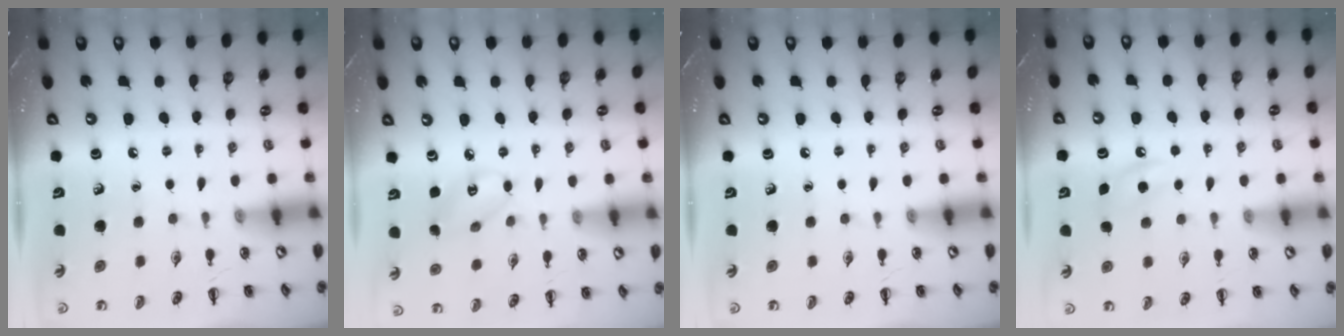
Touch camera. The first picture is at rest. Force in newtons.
{"total": 3.8, "press": 3.8, "slide": 0.4}
{"total": 0.0}
{"total": 5.3, "press": 5.0, "slide": 1.8}